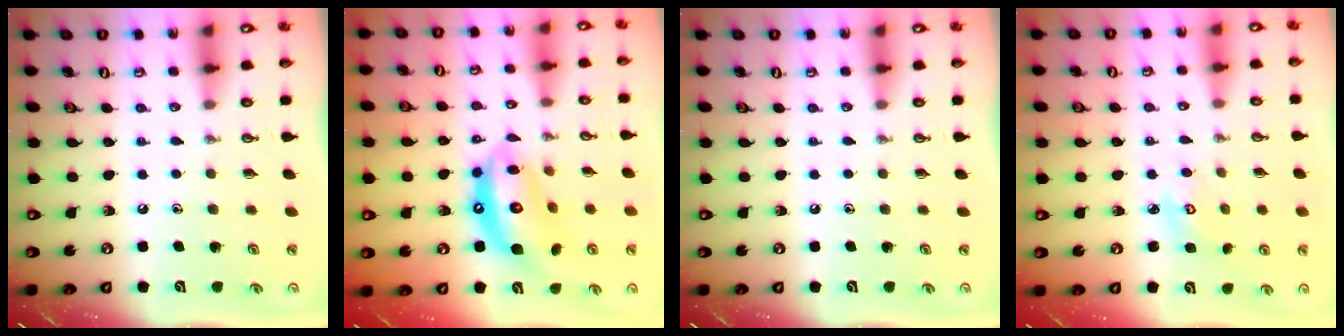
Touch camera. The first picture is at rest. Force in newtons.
{"total": 14.7, "press": 14.6, "slide": 1.8}
{"total": 0.0}
{"total": 3.0, "press": 3.0, "slide": 0.2}